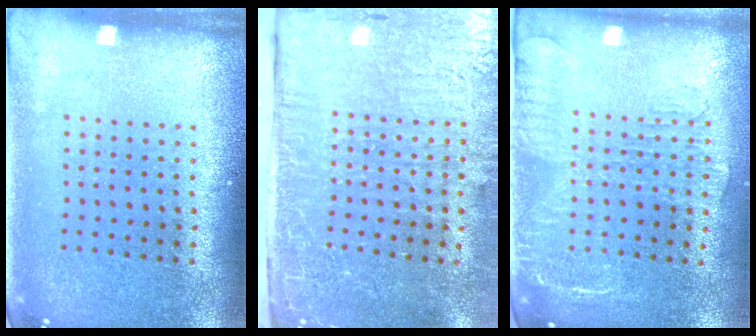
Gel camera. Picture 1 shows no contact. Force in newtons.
{"total": 5.0, "press": 4.1, "slide": 2.9}
{"total": 2.0, "press": 1.7, "slide": 1.0}